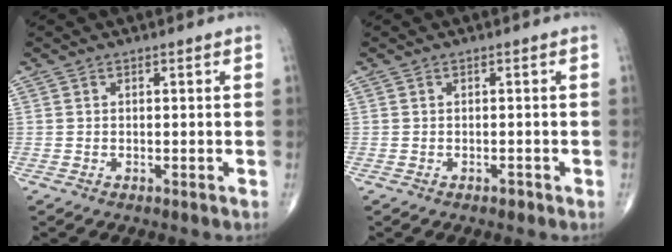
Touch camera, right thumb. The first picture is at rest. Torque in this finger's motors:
{"motor_torque": [0.59, 0.38, -0.15, -0.36, 0.02]}